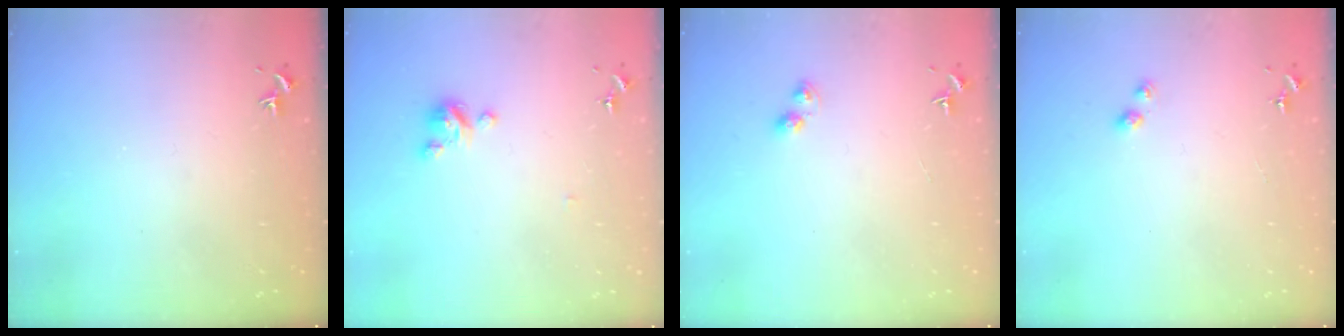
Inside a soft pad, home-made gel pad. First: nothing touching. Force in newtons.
{"total": 3.8, "press": 3.8, "slide": 0.2}
{"total": 3.4, "press": 3.3, "slide": 0.5}
{"total": 2.9, "press": 2.9, "slide": 0.5}